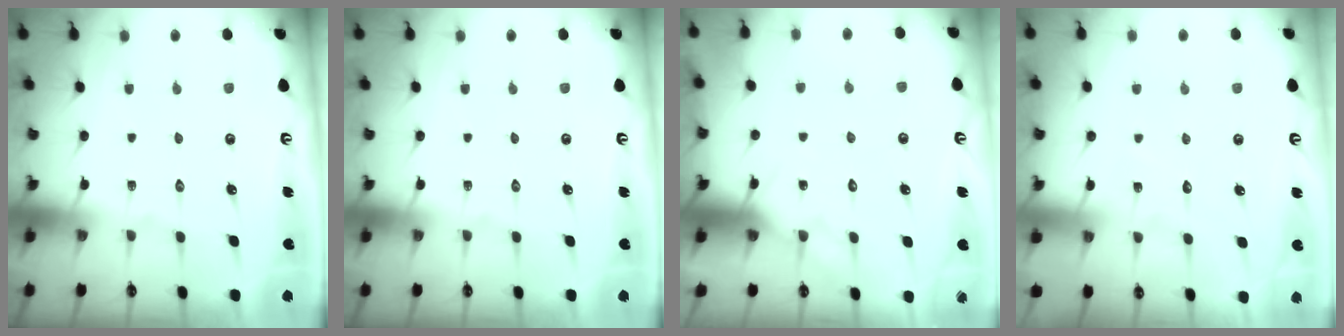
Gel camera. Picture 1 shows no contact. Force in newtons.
{"total": 0.0}
{"total": 4.9, "press": 4.9, "slide": 0.5}
{"total": 3.0, "press": 2.9, "slide": 0.4}